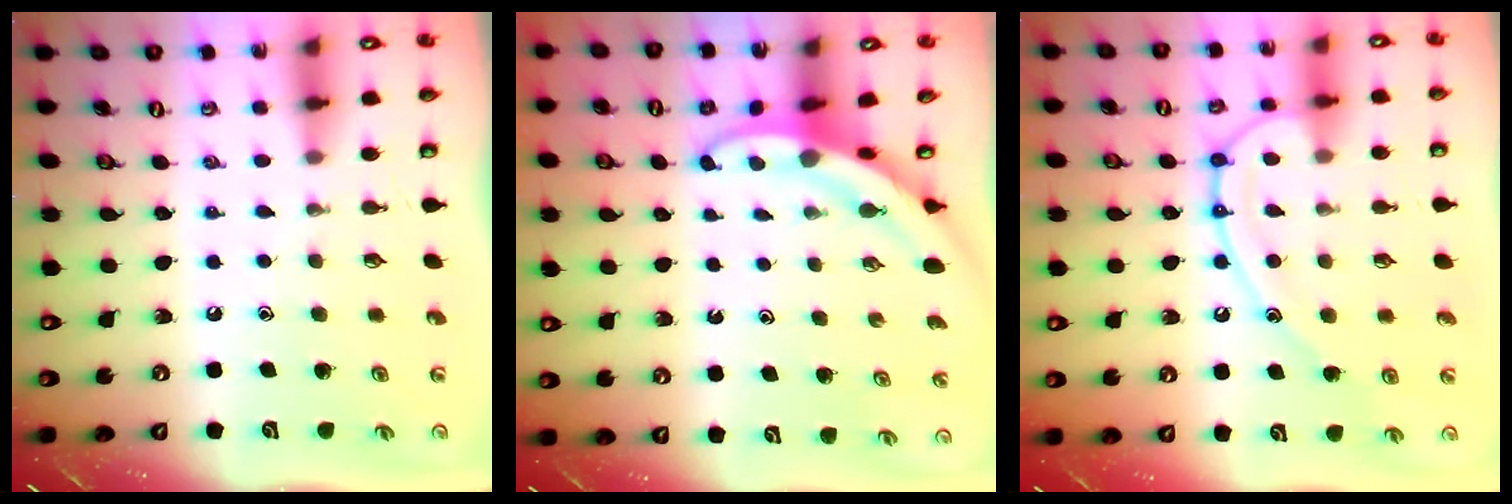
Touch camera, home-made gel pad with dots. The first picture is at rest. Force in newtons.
{"total": 3.6, "press": 3.5, "slide": 0.4}
{"total": 13.1, "press": 13.0, "slide": 1.4}